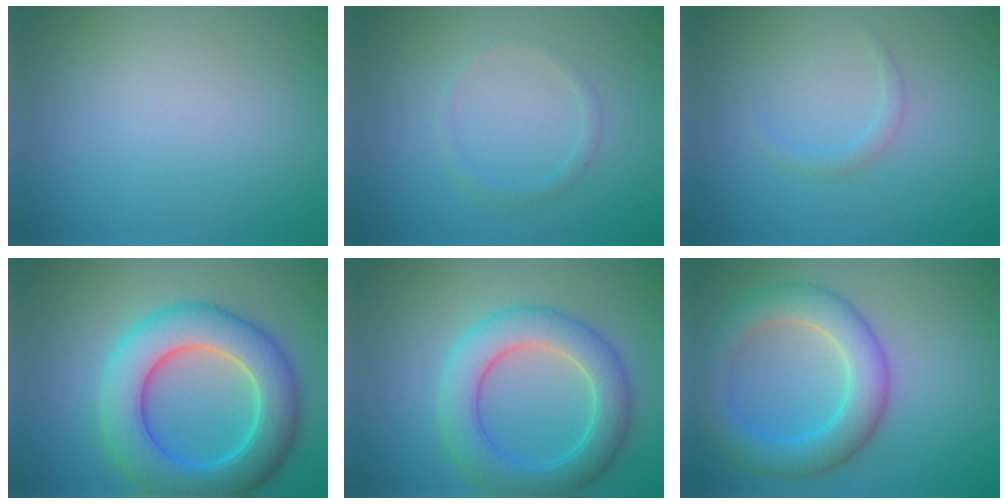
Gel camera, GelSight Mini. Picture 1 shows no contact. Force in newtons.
{"total": 0.9, "press": 0.9, "slide": 0.1}
{"total": 0.9, "press": 0.9, "slide": 0.1}
{"total": 9.0, "press": 9.0, "slide": 0.3}
{"total": 6.1, "press": 6.1, "slide": 0.2}
{"total": 5.9, "press": 5.9, "slide": 0.0}